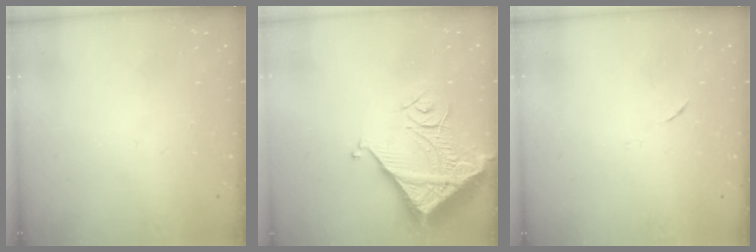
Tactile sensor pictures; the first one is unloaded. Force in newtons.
{"total": 10.3, "press": 10.3, "slide": 1.3}
{"total": 3.5, "press": 3.4, "slide": 0.9}